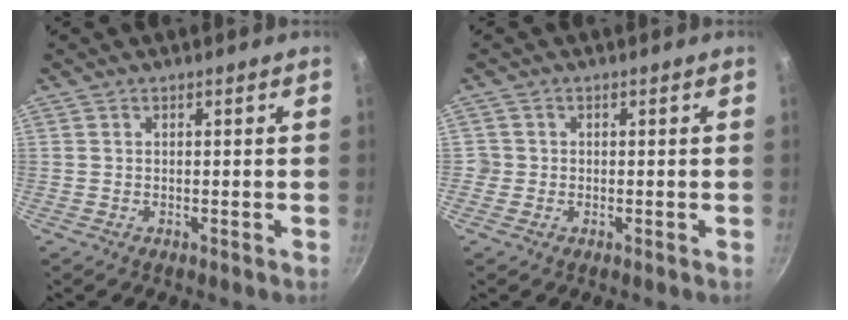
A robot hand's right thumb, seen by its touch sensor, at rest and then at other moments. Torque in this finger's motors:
{"motor_torque": [0.16, 0.07, 0.30, 0.07, 0.05]}